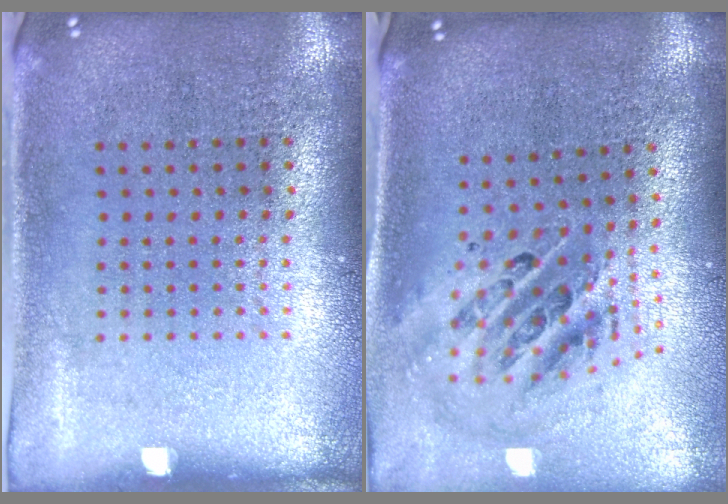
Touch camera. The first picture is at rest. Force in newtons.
{"total": 1.6, "press": 1.3, "slide": 0.8}